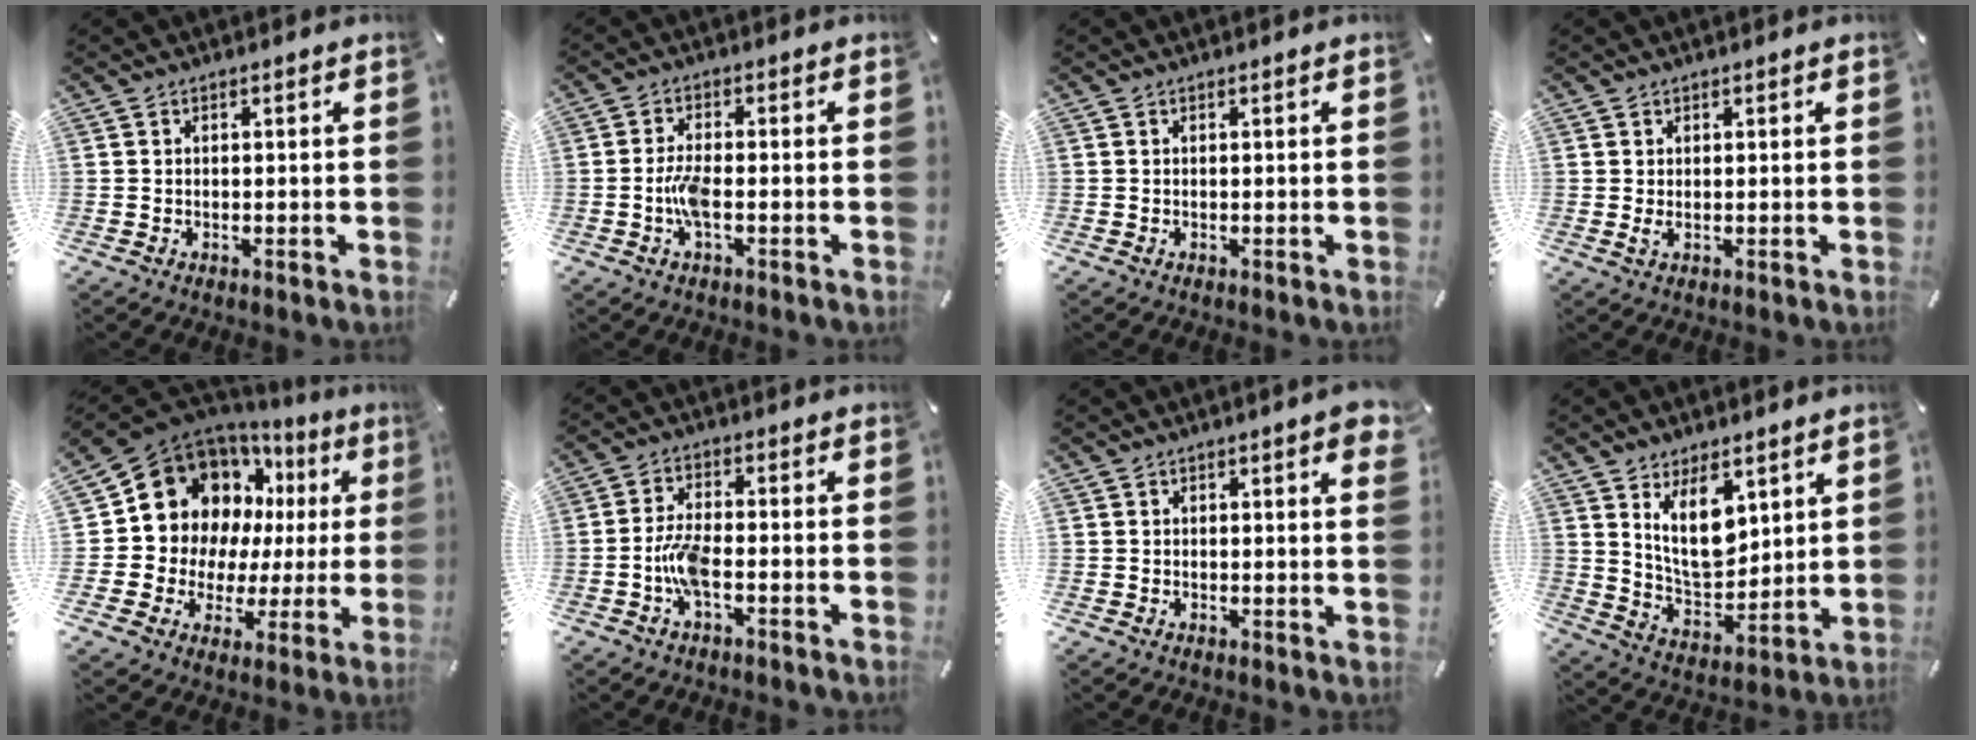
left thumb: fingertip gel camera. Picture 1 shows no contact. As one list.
[{"total": 5.0, "force": [-1.4, 1.6, 4.4], "torque": [-0.105, -0.003, -0.032]}, {"total": 0.0}, {"total": 1.2, "force": [0.3, 0.7, 0.9], "torque": [-0.010, -0.003, 0.004]}, {"total": 15.5, "force": [6.8, 12.7, 5.5], "torque": [-0.092, -0.067, 0.141]}, {"total": 6.4, "force": [-2.1, 2.5, 5.5], "torque": [-0.120, 0.001, -0.040]}, {"total": 2.5, "force": [1.9, 0.9, 1.3], "torque": [-0.012, -0.003, 0.033]}, {"total": 12.5, "force": [6.8, 6.8, 8.0], "torque": [-0.151, -0.036, 0.127]}]